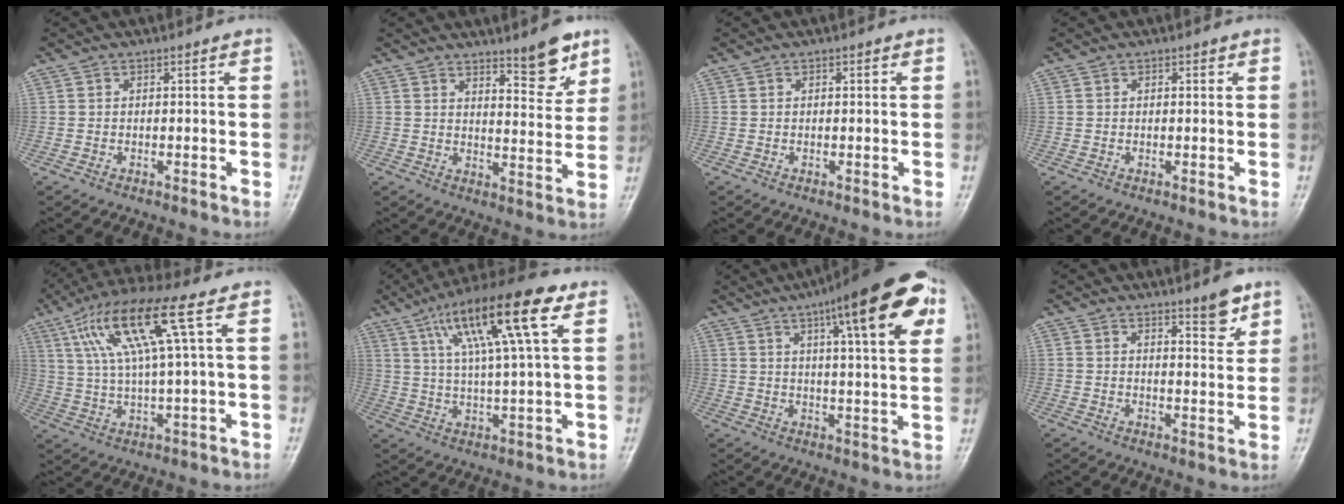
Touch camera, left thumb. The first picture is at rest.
{"total": 8.1, "force": [5.7, 2.1, 5.3], "torque": [-0.056, -0.047, 0.085]}
{"total": 0.7, "force": [0.4, 0.4, 0.5], "torque": [-0.003, 0.000, 0.004]}
{"total": 1.0, "force": [0.6, 0.5, 0.7], "torque": [-0.003, 0.000, 0.006]}
{"total": 14.3, "force": [5.4, 1.8, 13.2], "torque": [-0.277, 0.005, 0.101]}
{"total": 17.3, "force": [7.5, 3.1, 15.3], "torque": [-0.267, -0.001, 0.122]}
{"total": 19.9, "force": [9.1, 4.7, 17.0], "torque": [-0.218, -0.008, 0.124]}
{"total": 5.6, "force": [3.9, 1.4, 3.8], "torque": [-0.040, -0.030, 0.055]}